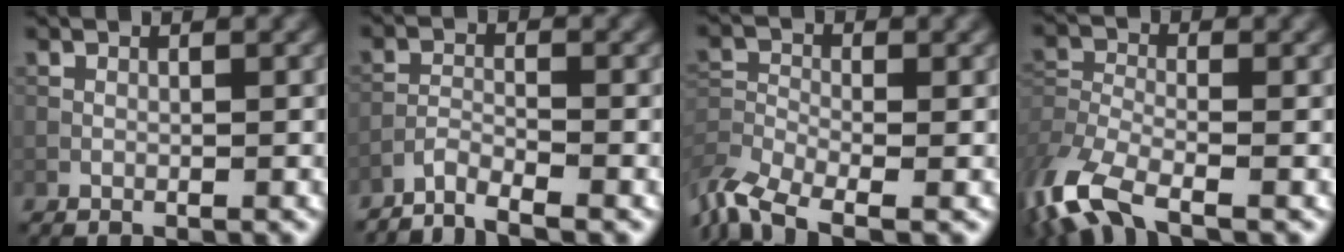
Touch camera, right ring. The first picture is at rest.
{"total": 2.6, "force": [-2.4, 0.1, 0.9], "torque": [-0.015, -0.001, -0.054]}
{"total": 6.1, "force": [-4.7, 2.1, 3.3], "torque": [-0.070, -0.014, -0.100]}
{"total": 8.5, "force": [-5.9, 3.1, 5.3], "torque": [-0.128, -0.020, -0.122]}